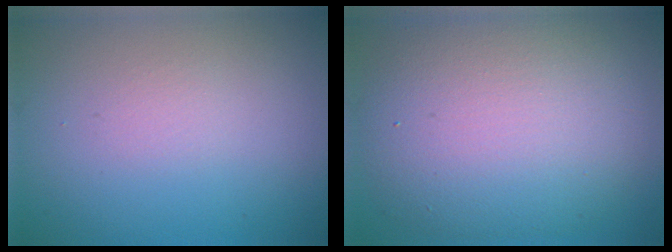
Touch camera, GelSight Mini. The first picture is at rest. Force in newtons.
{"total": 10.0, "press": 10.0, "slide": 0.4}